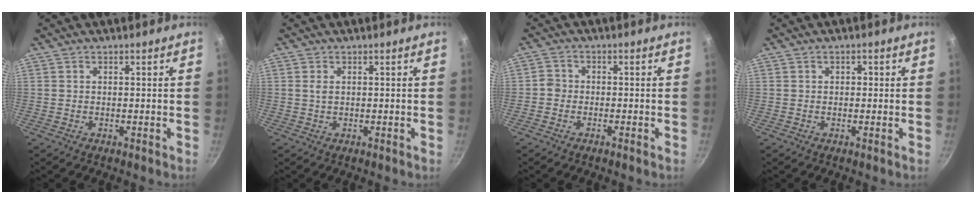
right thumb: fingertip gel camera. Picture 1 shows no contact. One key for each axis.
{"total": 1.2, "fx": 0.3, "fy": 0.6, "fz": 1.0, "tx": -0.019, "ty": 0.001, "tz": 0.005}
{"total": 2.4, "fx": -1.5, "fy": 1.6, "fz": 1.0, "tx": -0.019, "ty": 0.018, "tz": -0.035}
{"total": 1.3, "fx": 0.3, "fy": 1.0, "fz": 0.8, "tx": -0.005, "ty": 0.005, "tz": 0.002}